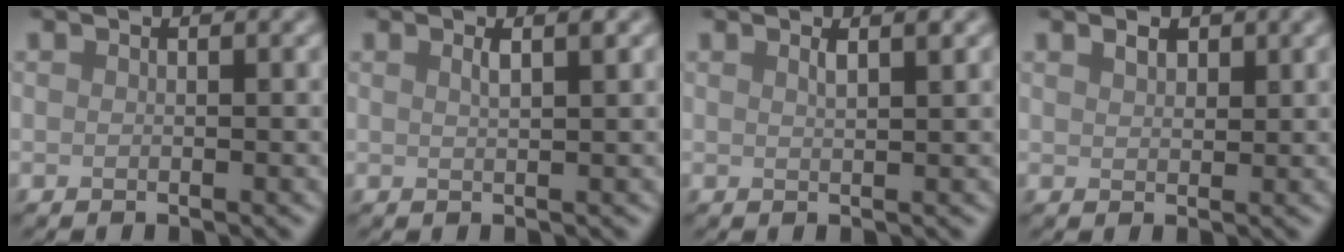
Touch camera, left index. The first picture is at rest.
{"total": 1.7, "force": [0.7, 0.4, 1.4], "torque": [-0.018, 0.003, 0.007]}
{"total": 1.4, "force": [0.8, 0.4, 1.1], "torque": [-0.012, 0.002, 0.010]}
{"total": 1.3, "force": [0.9, 0.7, 0.5], "torque": [-0.010, 0.001, 0.018]}